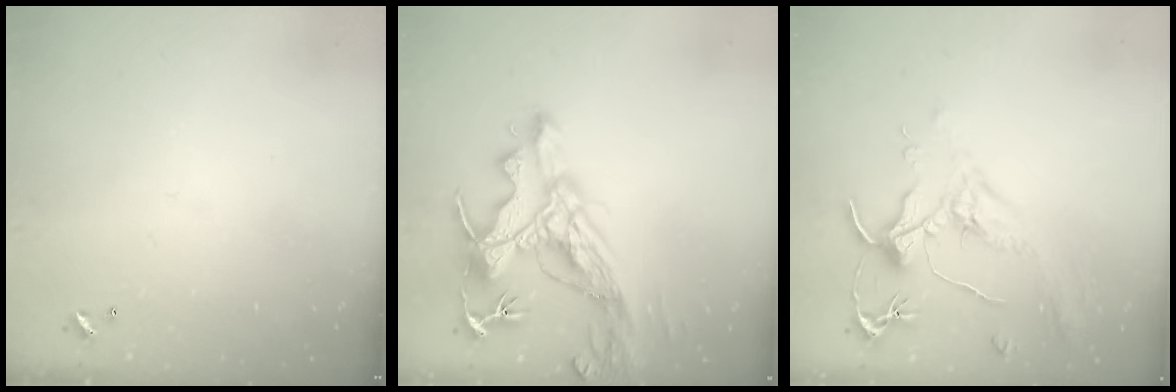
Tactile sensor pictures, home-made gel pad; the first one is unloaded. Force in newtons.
{"total": 13.8, "press": 13.7, "slide": 1.9}
{"total": 2.0, "press": 1.8, "slide": 0.8}